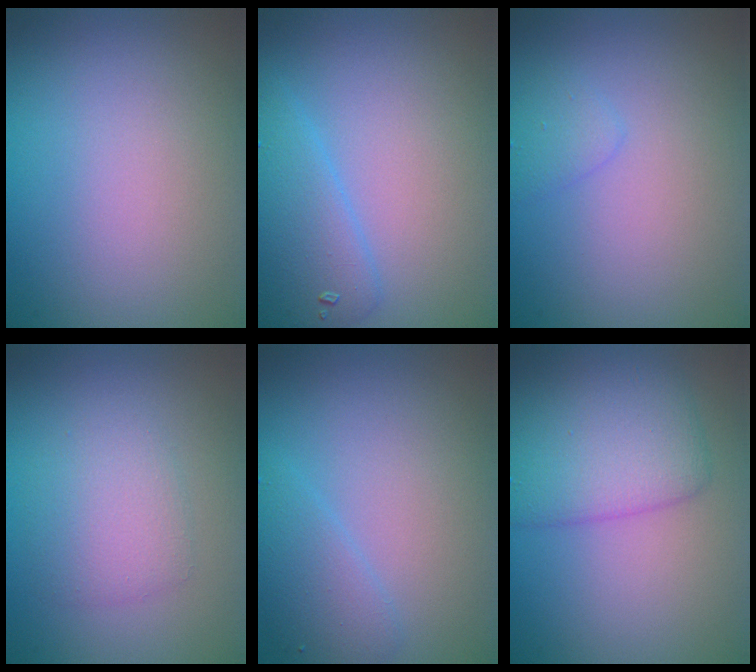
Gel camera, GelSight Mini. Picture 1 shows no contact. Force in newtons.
{"total": 3.7, "press": 3.7, "slide": 0.2}
{"total": 1.2, "press": 1.2, "slide": 0.0}
{"total": 2.7, "press": 2.7, "slide": 0.1}
{"total": 2.0, "press": 2.0, "slide": 0.1}
{"total": 4.6, "press": 4.6, "slide": 0.1}